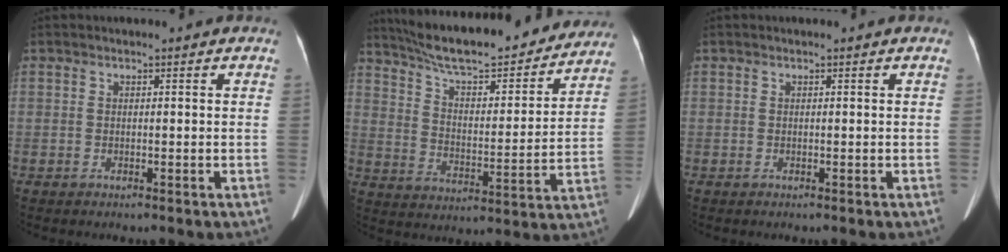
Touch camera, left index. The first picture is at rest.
{"total": 24.3, "force": [21.4, 4.8, 10.4], "torque": [-0.165, 0.000, 0.304]}
{"total": 0.0}